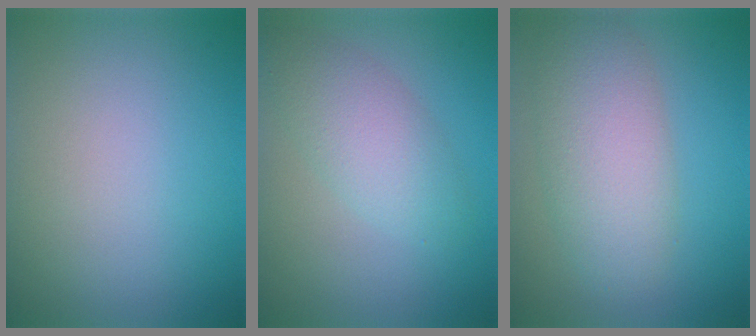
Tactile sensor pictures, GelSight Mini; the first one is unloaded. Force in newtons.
{"total": 3.8, "press": 3.7, "slide": 0.3}
{"total": 5.7, "press": 5.7, "slide": 0.3}